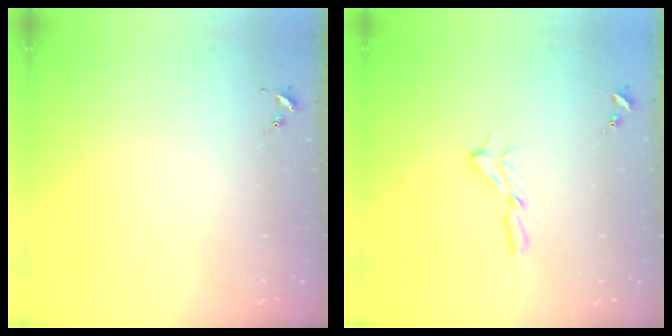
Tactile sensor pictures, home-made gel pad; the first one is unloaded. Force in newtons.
{"total": 5.9, "press": 5.9, "slide": 0.5}